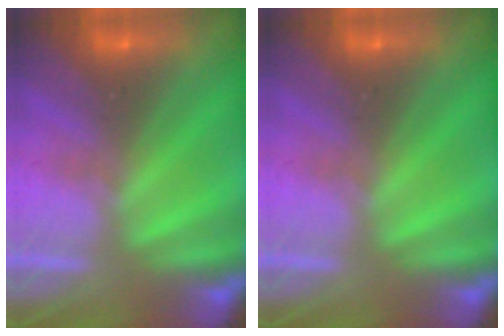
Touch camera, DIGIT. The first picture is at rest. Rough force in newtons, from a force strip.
{"total": 0.0}